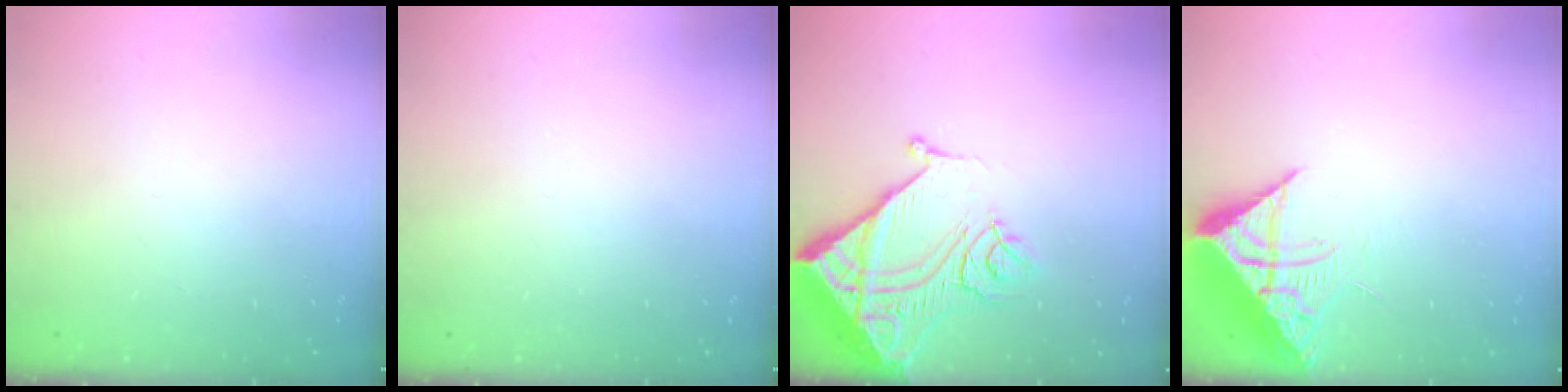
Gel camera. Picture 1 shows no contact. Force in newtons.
{"total": 0.0}
{"total": 14.2, "press": 14.1, "slide": 1.8}
{"total": 9.7, "press": 9.7, "slide": 1.0}